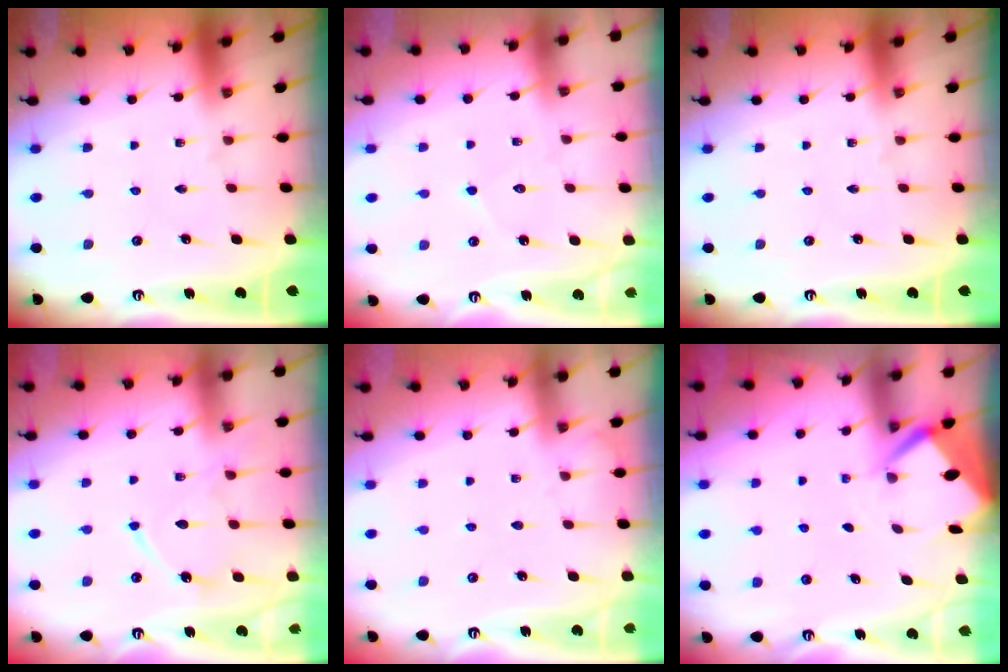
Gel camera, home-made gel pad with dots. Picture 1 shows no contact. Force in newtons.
{"total": 5.1, "press": 5.1, "slide": 0.4}
{"total": 0.0}
{"total": 11.2, "press": 11.1, "slide": 1.1}
{"total": 3.0, "press": 3.0, "slide": 0.5}
{"total": 2.9, "press": 2.9, "slide": 0.3}